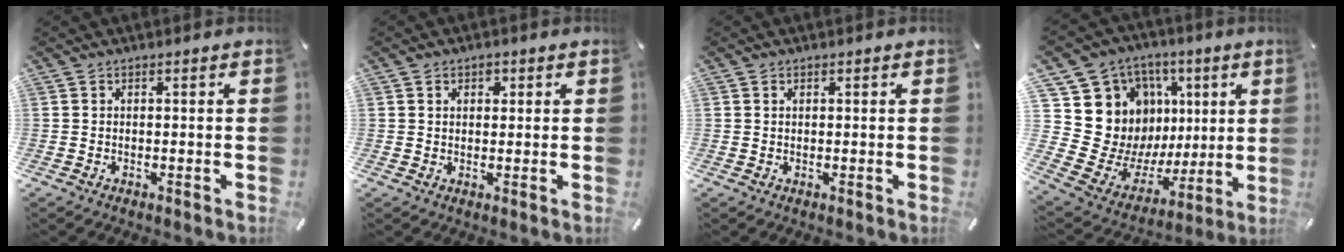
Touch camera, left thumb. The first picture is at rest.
{"total": 2.2, "force": [0.7, 1.9, 0.9], "torque": [-0.005, 0.000, 0.007]}
{"total": 0.7, "force": [0.2, 0.6, 0.3], "torque": [-0.007, 0.003, 0.004]}
{"total": 15.6, "force": [3.9, 14.6, 3.8], "torque": [-0.055, -0.066, 0.112]}